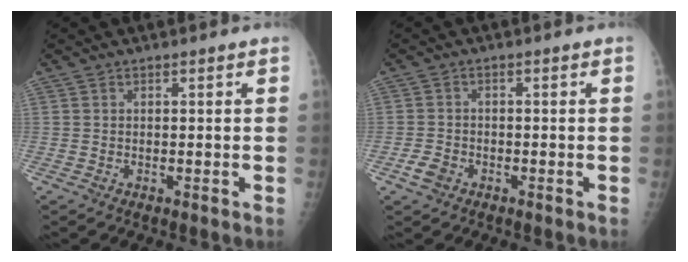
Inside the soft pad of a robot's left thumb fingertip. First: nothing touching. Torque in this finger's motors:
{"motor_torque": [-0.27, 0.38, -0.09, 0.00, 0.01]}